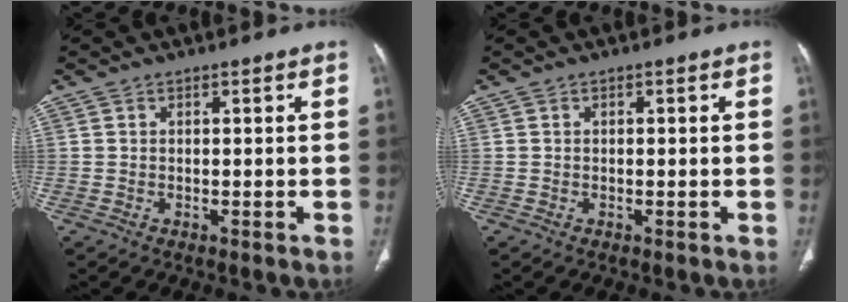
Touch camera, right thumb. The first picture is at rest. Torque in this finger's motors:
{"motor_torque": [-0.09, -0.10, -0.17, 0.60, -0.03]}